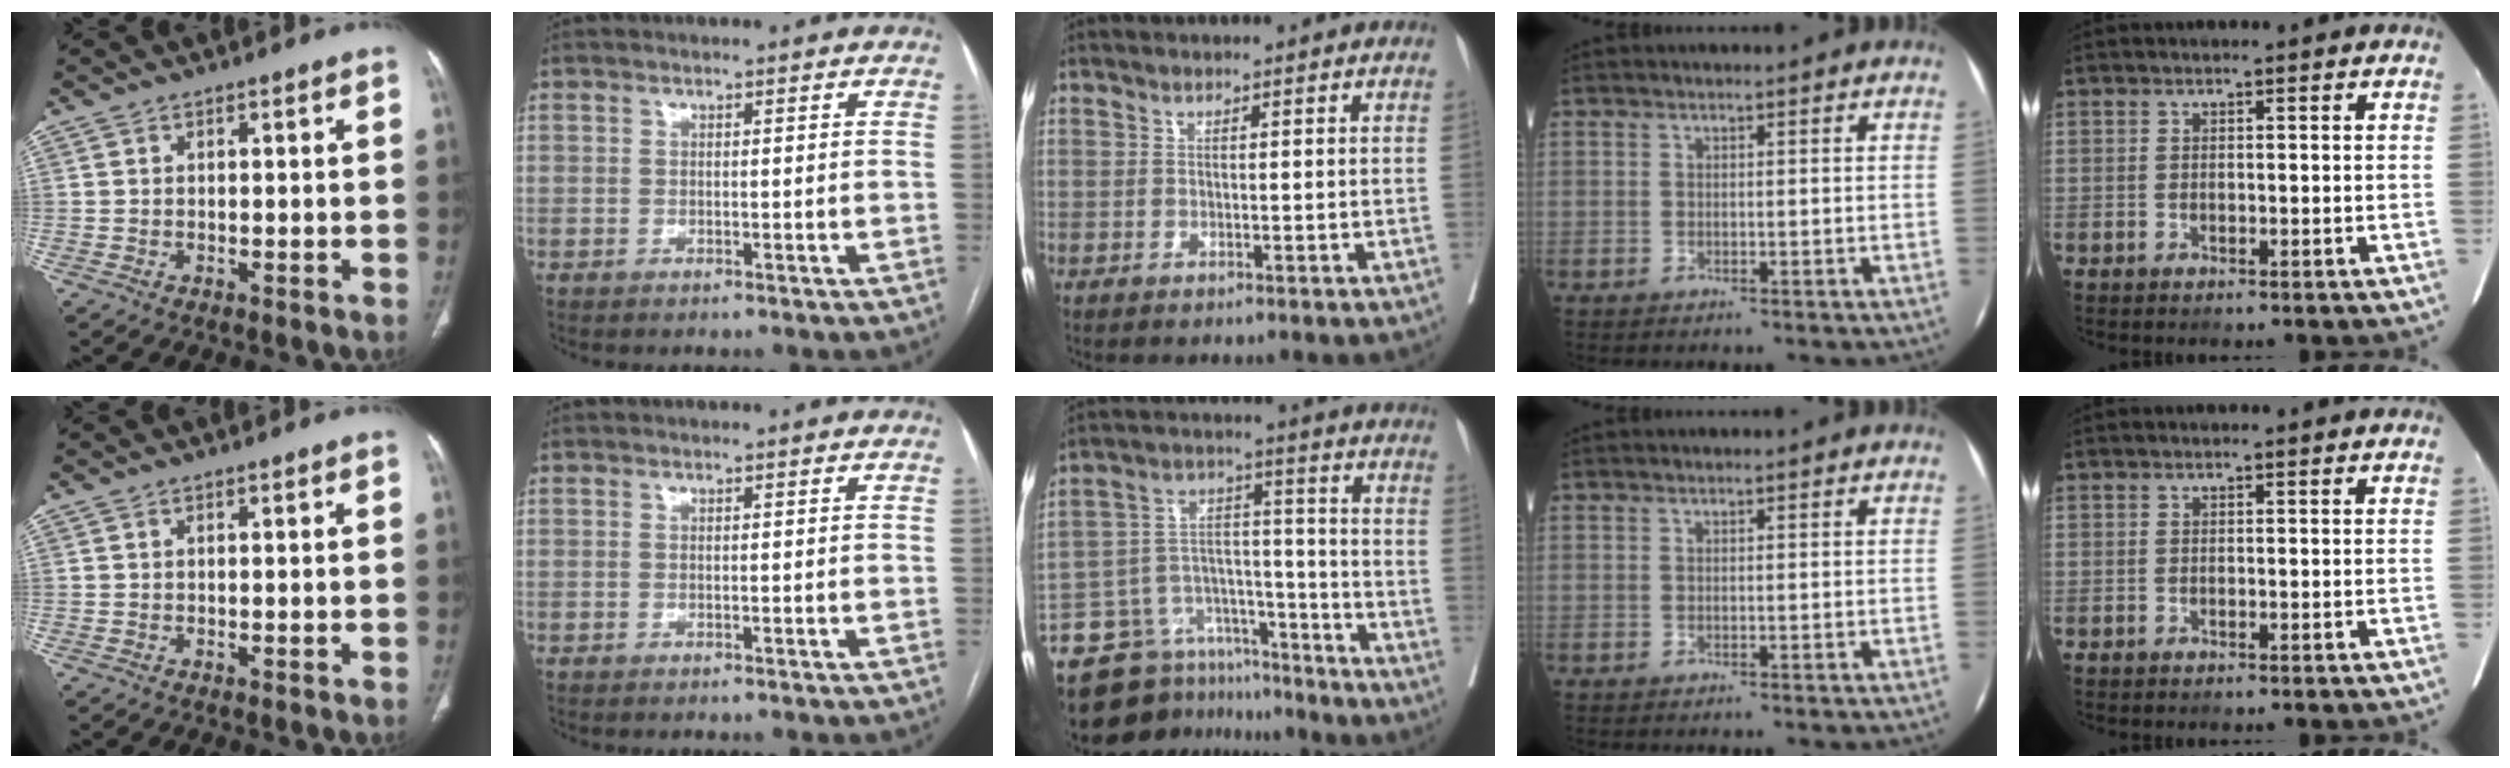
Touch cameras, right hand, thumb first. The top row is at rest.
{"middle": {"total": 15.3, "force": [-14.0, 5.9, 1.7], "torque": [-0.032, 0.054, -0.220]}}